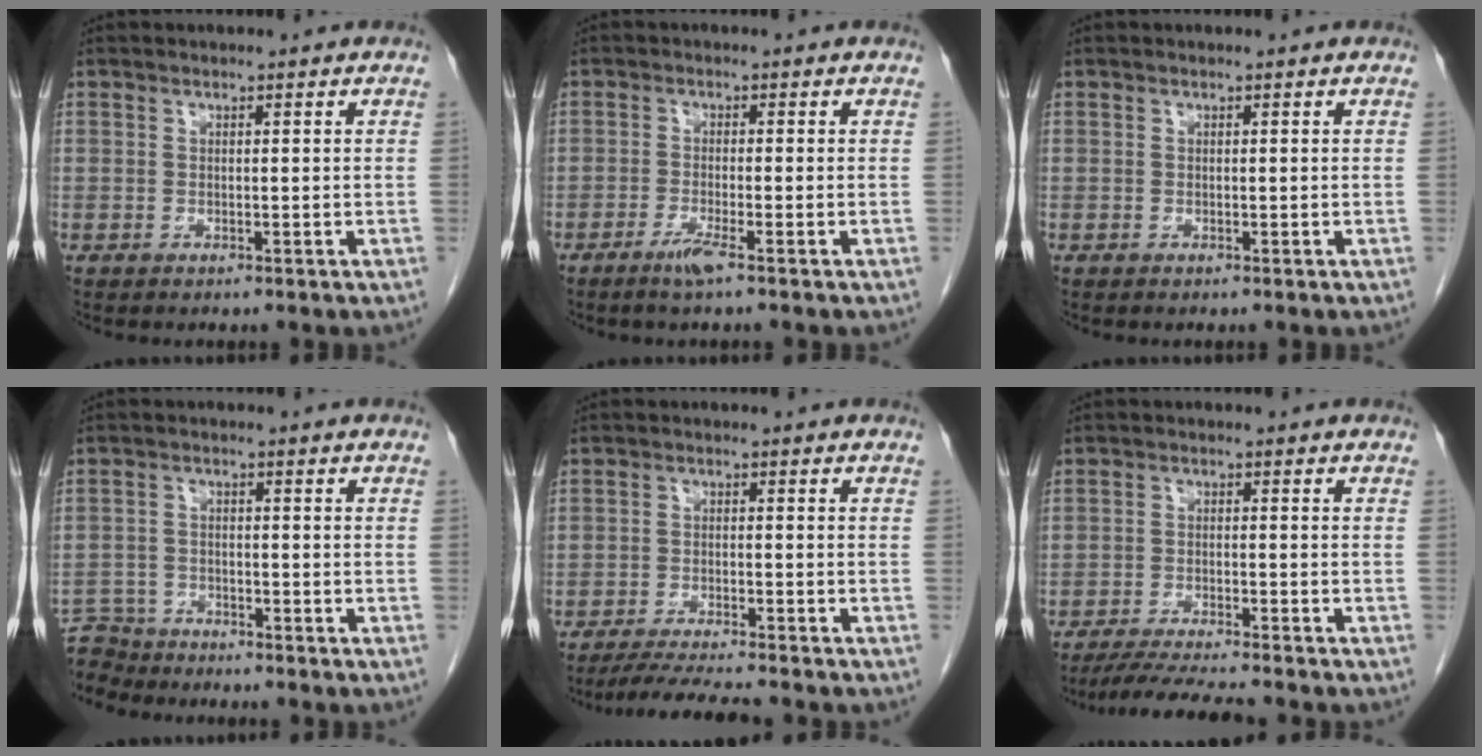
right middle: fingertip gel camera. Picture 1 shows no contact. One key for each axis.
{"total": 2.8, "fx": -1.8, "fy": -0.3, "fz": 2.1, "tx": -0.047, "ty": -0.007, "tz": -0.040}
{"total": 0.0}
{"total": 6.1, "fx": -5.8, "fy": 1.8, "fz": -0.6, "tx": 0.013, "ty": -0.002, "tz": -0.111}
{"total": 7.1, "fx": -6.5, "fy": -0.4, "fz": 3.0, "tx": -0.051, "ty": -0.020, "tz": -0.107}
{"total": 7.9, "fx": -7.1, "fy": -0.4, "fz": 3.4, "tx": -0.057, "ty": -0.021, "tz": -0.117}